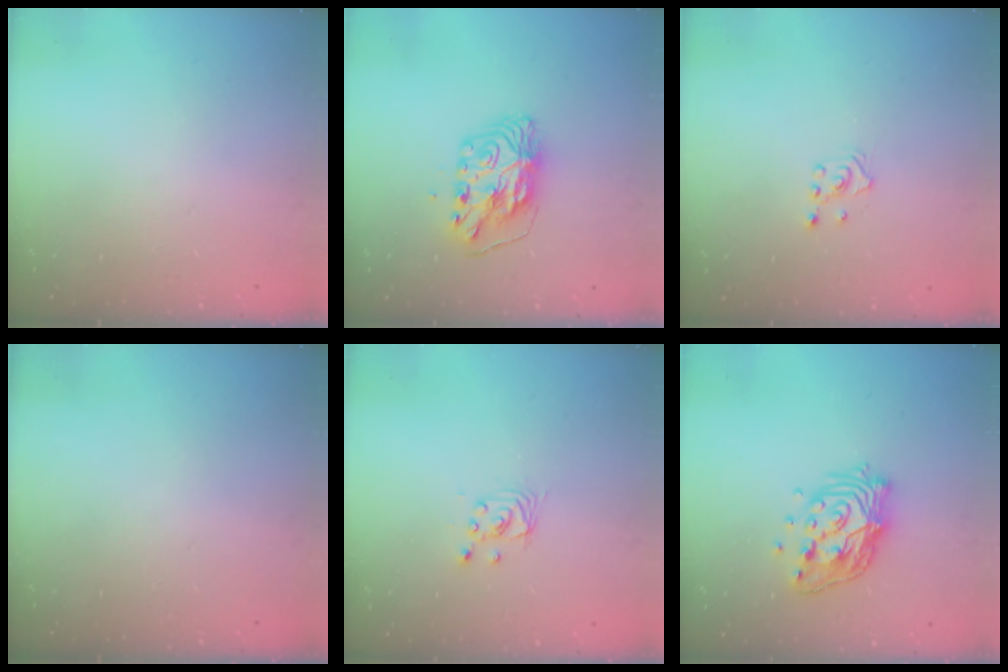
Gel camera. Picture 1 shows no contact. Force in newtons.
{"total": 8.8, "press": 8.8, "slide": 0.8}
{"total": 2.4, "press": 2.2, "slide": 0.8}
{"total": 0.0}
{"total": 2.9, "press": 2.9, "slide": 0.2}
{"total": 14.4, "press": 14.3, "slide": 1.0}